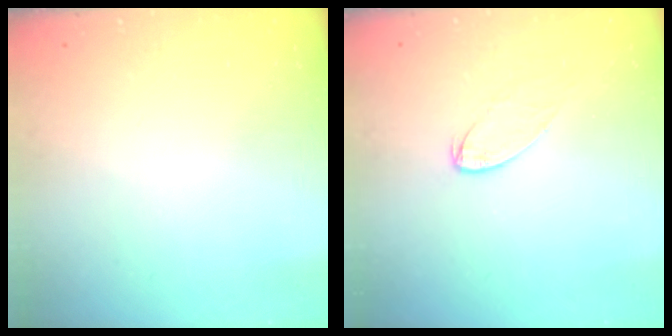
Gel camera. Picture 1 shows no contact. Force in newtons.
{"total": 5.7, "press": 5.7, "slide": 0.4}